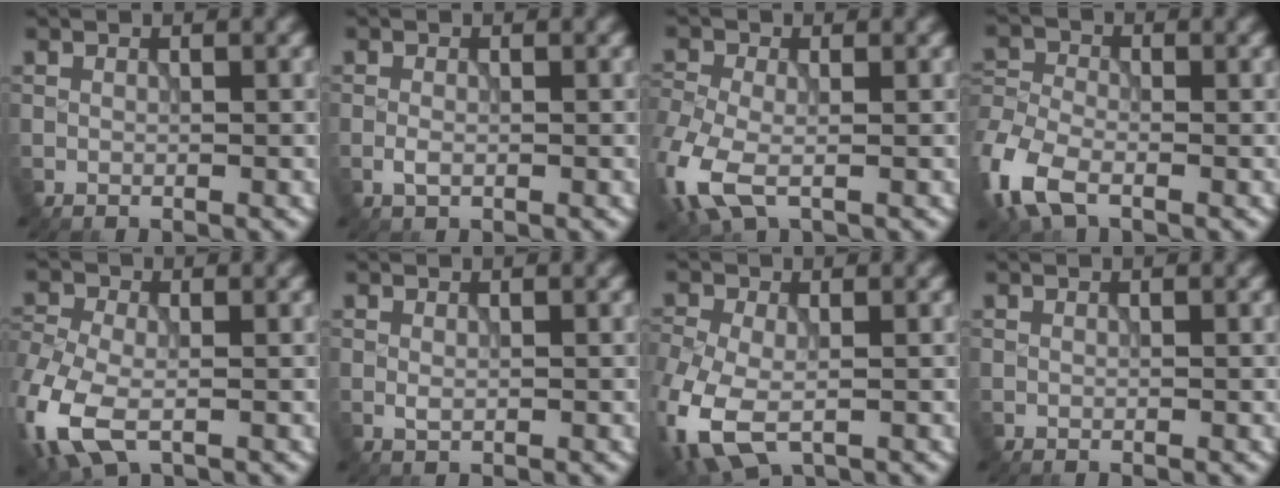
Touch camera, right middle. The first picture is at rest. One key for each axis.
{"total": 1.0, "fx": -0.5, "fy": 0.5, "fz": 0.8, "tx": -0.016, "ty": -0.002, "tz": -0.011}
{"total": 6.0, "fx": -2.2, "fy": 3.5, "fz": 4.4, "tx": -0.115, "ty": -0.011, "tz": -0.054}
{"total": 6.3, "fx": -3.5, "fy": 3.4, "fz": 4.0, "tx": -0.103, "ty": -0.010, "tz": -0.084}
{"total": 7.6, "fx": -2.7, "fy": 4.7, "fz": 5.3, "tx": -0.140, "ty": -0.015, "tz": -0.061}
{"total": 0.5, "fx": 0.0, "fy": 0.2, "fz": 0.4, "tx": -0.009, "ty": -0.003, "tz": 0.001}
{"total": 7.7, "fx": -3.1, "fy": 4.7, "fz": 5.3, "tx": -0.140, "ty": -0.029, "tz": -0.058}
{"total": 0.0}